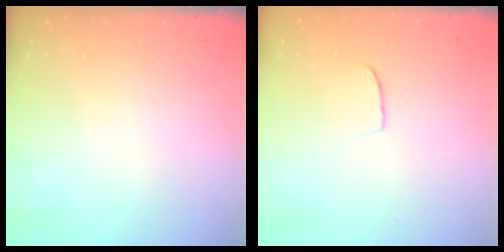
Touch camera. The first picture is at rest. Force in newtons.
{"total": 5.5, "press": 5.5, "slide": 0.3}